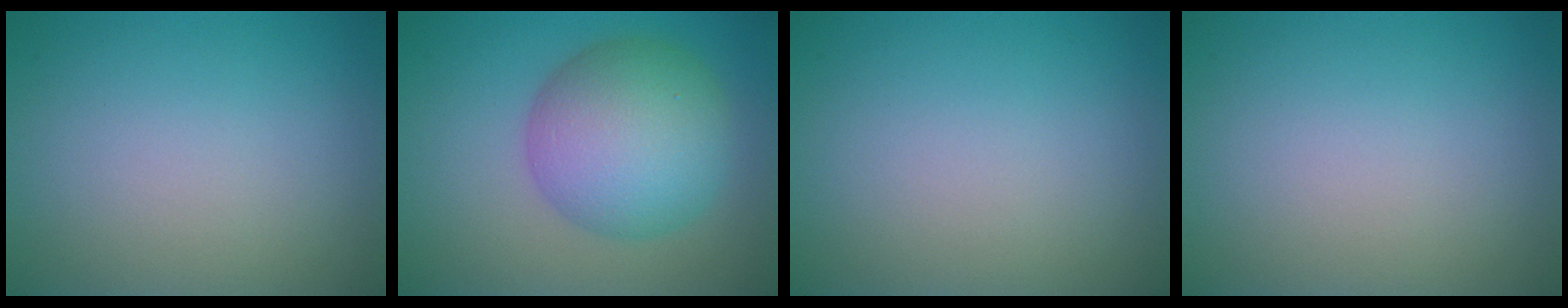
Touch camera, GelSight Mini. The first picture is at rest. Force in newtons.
{"total": 8.8, "press": 8.8, "slide": 0.1}
{"total": 0.0}
{"total": 0.0}